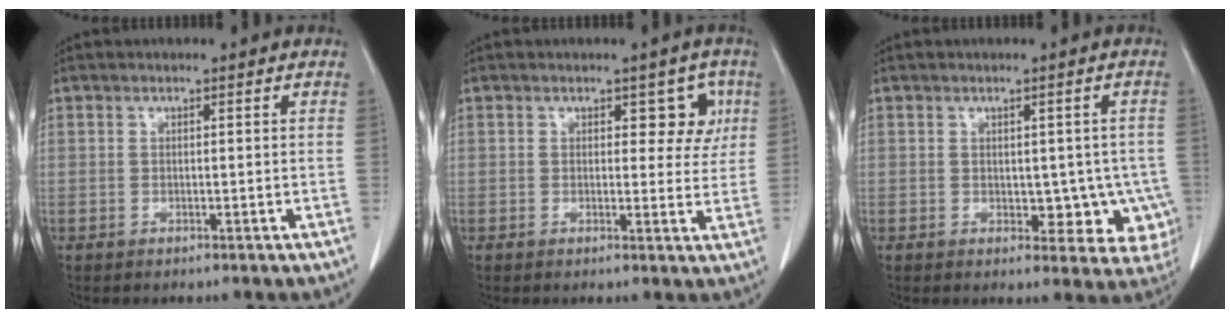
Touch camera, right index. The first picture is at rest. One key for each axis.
{"total": 4.4, "fx": 1.7, "fy": 2.8, "fz": 2.9, "tx": -0.013, "ty": 0.006, "tz": 0.016}
{"total": 8.0, "fx": -1.0, "fy": 5.0, "fz": 6.1, "tx": -0.045, "ty": 0.007, "tz": -0.002}